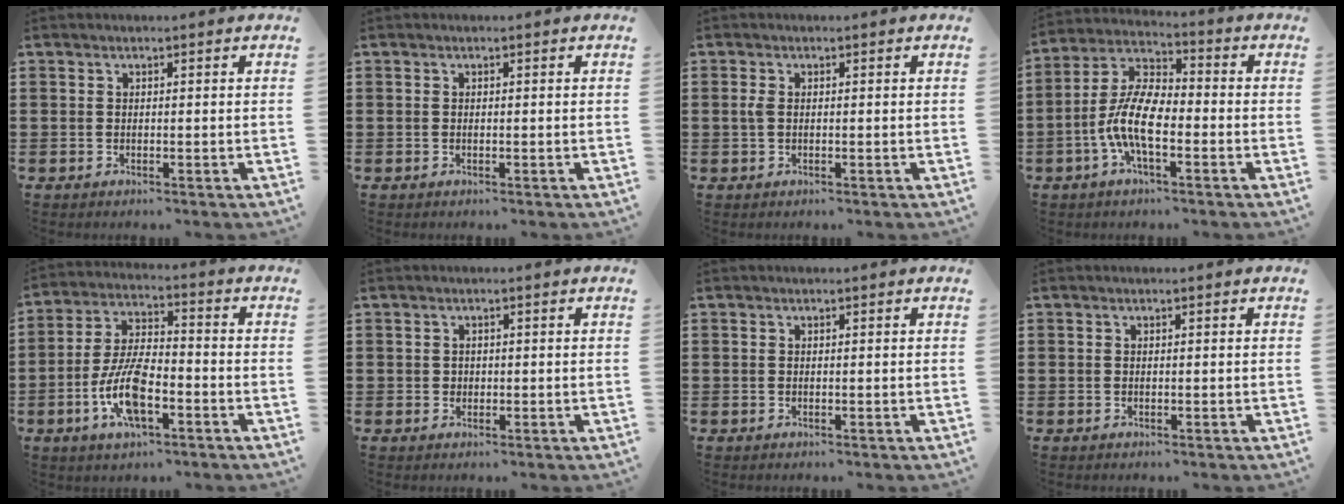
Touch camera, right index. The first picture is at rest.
{"total": 0.0}
{"total": 1.5, "force": [0.0, 0.8, 1.3], "torque": [-0.035, 0.001, -0.004]}
{"total": 9.3, "force": [-2.9, 3.5, 8.1], "torque": [-0.191, -0.008, -0.061]}
{"total": 10.1, "force": [-3.6, 3.9, 8.5], "torque": [-0.186, -0.002, -0.069]}
{"total": 0.8, "force": [0.2, 0.7, 0.2], "torque": [-0.006, 0.002, 0.004]}
{"total": 0.0}
{"total": 0.0}